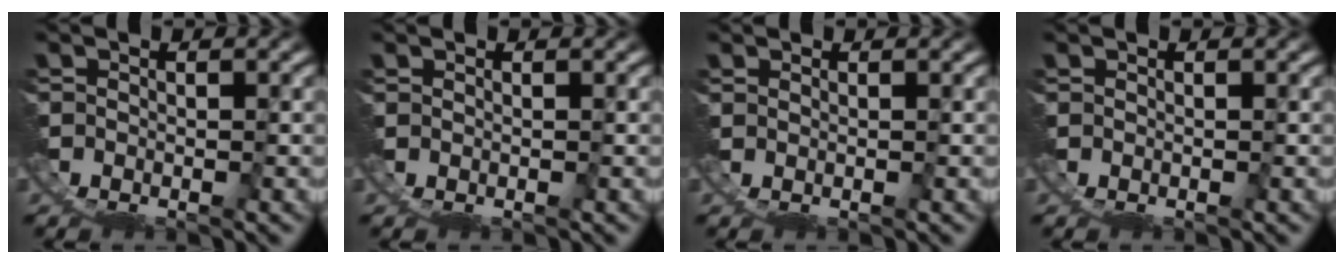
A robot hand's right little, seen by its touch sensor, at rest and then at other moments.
{"total": 0.6, "force": [0.1, -0.5, -0.4], "torque": [0.011, 0.004, -0.001]}
{"total": 0.9, "force": [0.1, -0.8, -0.5], "torque": [0.016, 0.006, -0.002]}
{"total": 0.0}